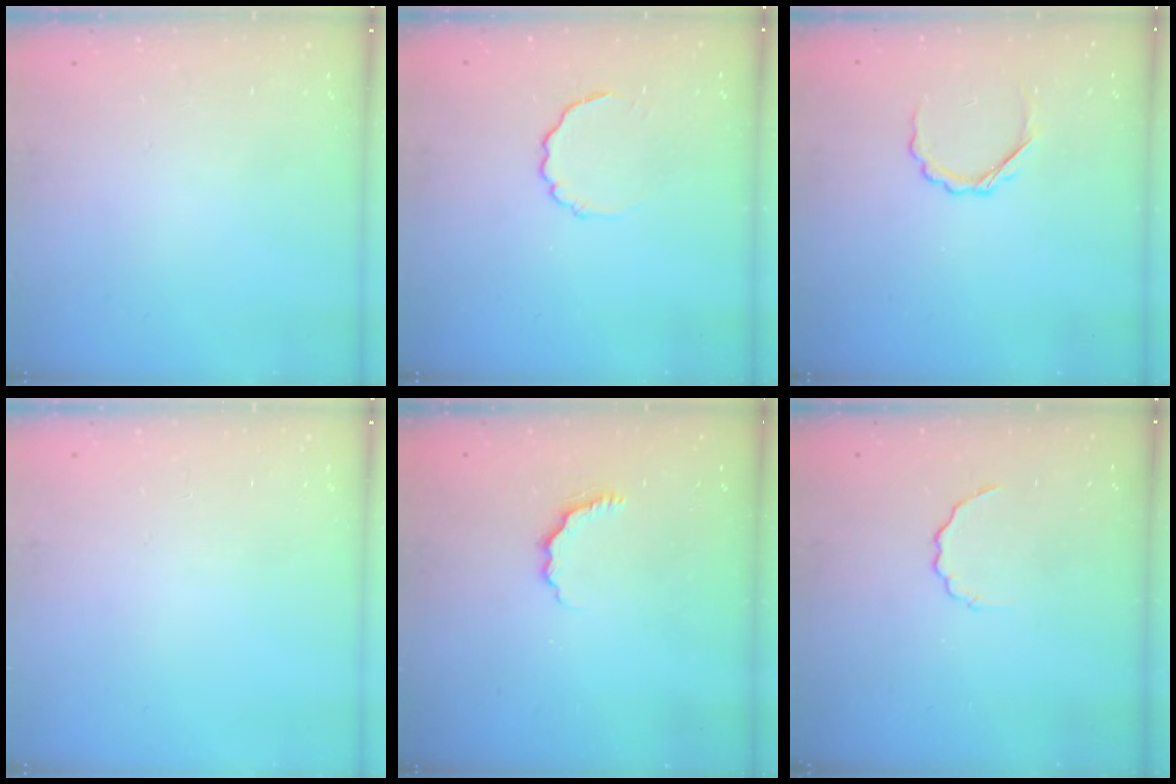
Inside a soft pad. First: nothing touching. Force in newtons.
{"total": 3.3, "press": 3.1, "slide": 1.0}
{"total": 3.7, "press": 3.6, "slide": 0.7}
{"total": 0.0}
{"total": 3.4, "press": 3.3, "slide": 0.7}
{"total": 2.9, "press": 2.8, "slide": 0.8}